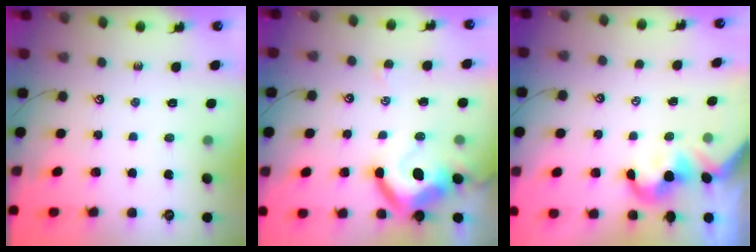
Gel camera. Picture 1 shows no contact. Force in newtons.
{"total": 11.1, "press": 11.0, "slide": 1.4}
{"total": 0.0}